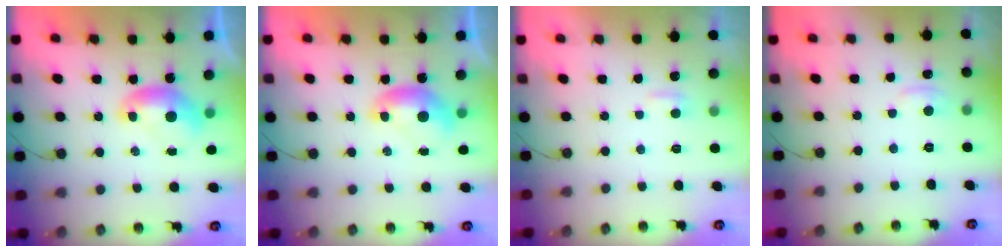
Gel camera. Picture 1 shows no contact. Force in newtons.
{"total": 0.0}
{"total": 2.5, "press": 2.5, "slide": 0.3}
{"total": 1.2, "press": 0.8, "slide": 0.9}